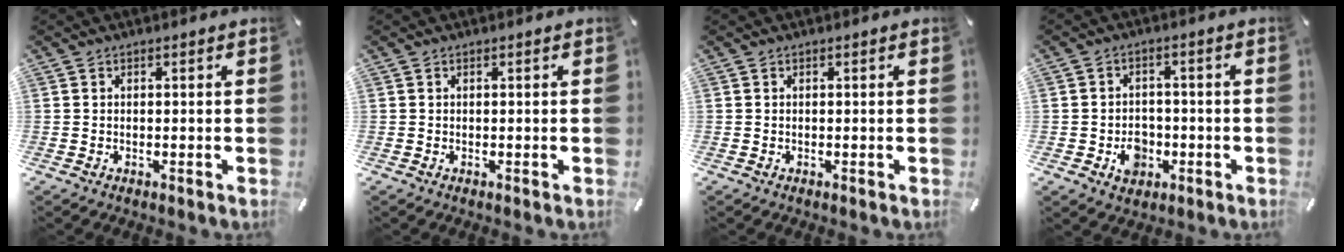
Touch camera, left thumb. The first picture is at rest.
{"total": 0.0}
{"total": 0.0}
{"total": 6.4, "force": [-2.0, 5.4, 2.8], "torque": [-0.035, 0.009, -0.034]}